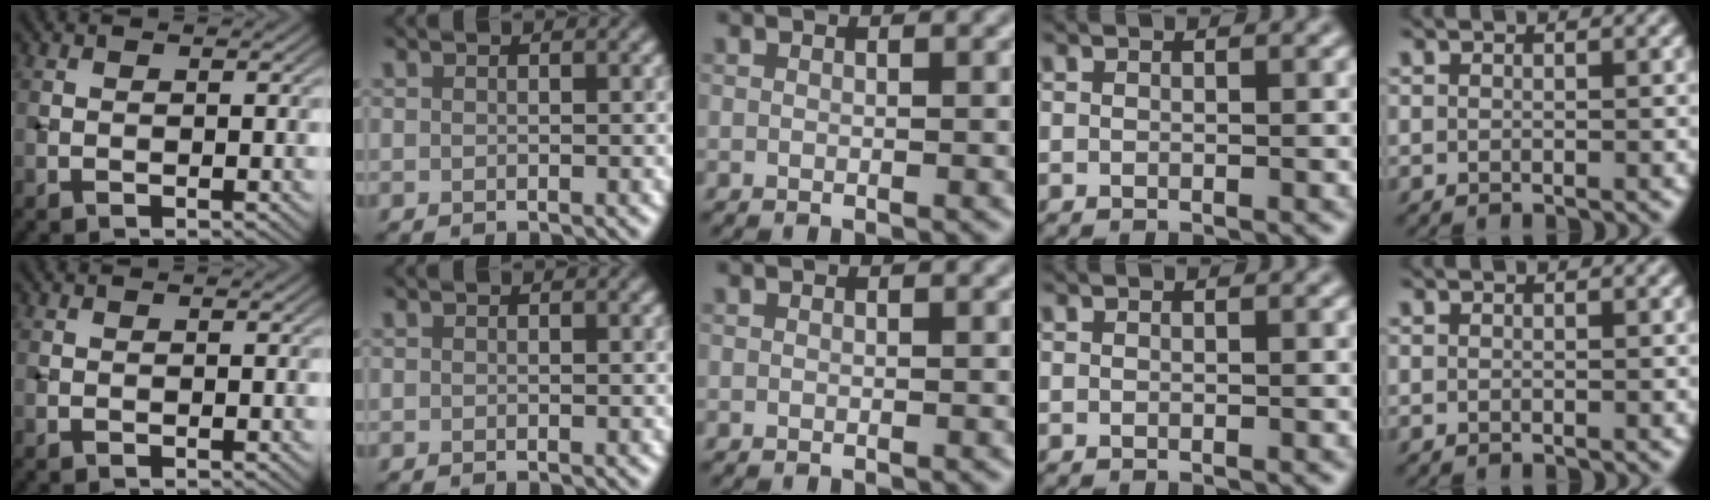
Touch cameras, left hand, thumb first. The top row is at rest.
{}